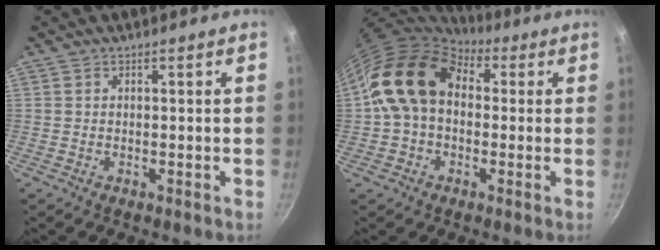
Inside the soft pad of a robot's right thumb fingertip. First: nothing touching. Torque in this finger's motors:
{"motor_torque": [2.27, 2.74, 0.90, -0.83, 0.28]}